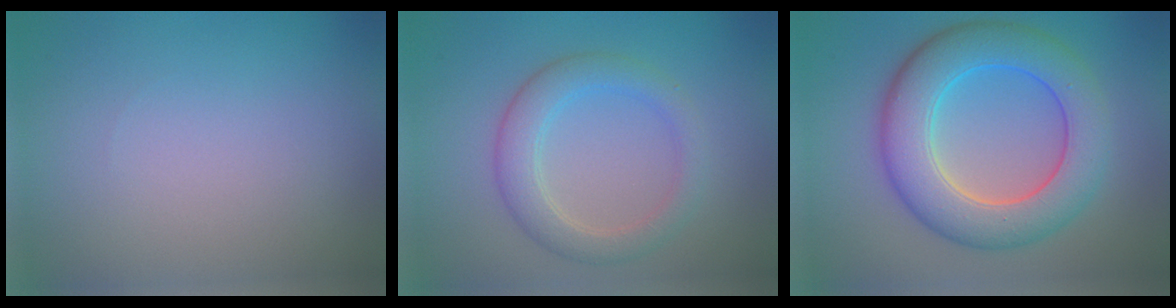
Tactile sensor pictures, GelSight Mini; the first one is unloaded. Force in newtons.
{"total": 3.6, "press": 3.6, "slide": 0.1}
{"total": 8.4, "press": 8.4, "slide": 0.1}